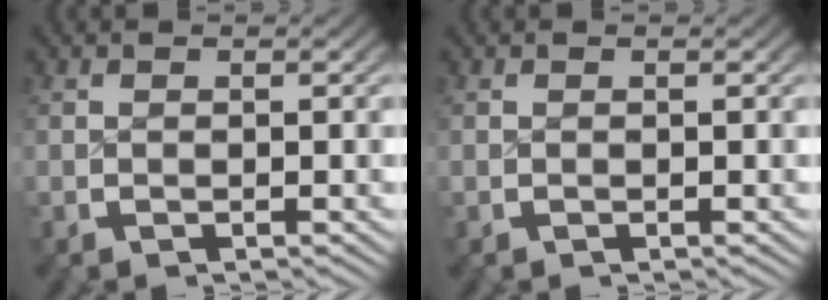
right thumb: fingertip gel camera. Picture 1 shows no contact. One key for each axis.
{"total": 0.0}